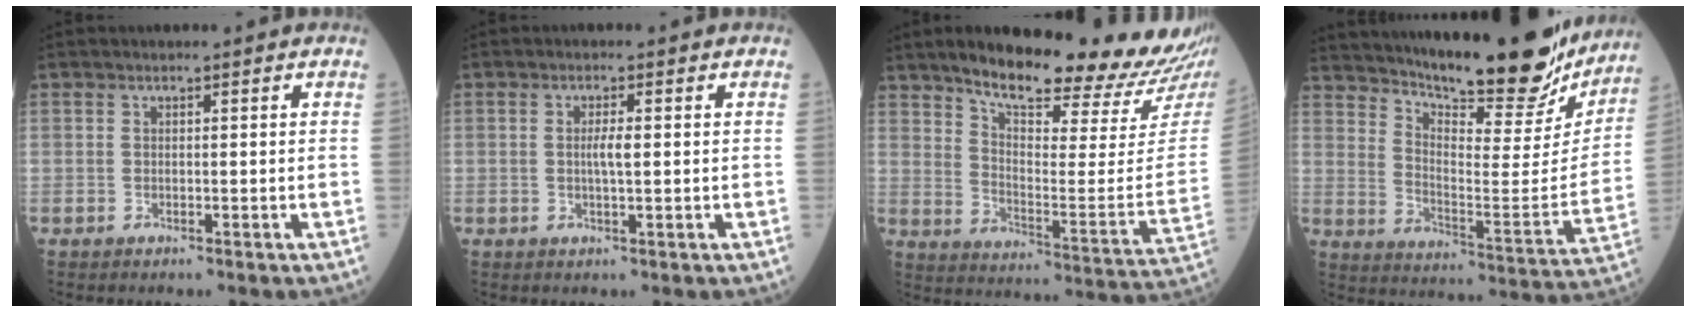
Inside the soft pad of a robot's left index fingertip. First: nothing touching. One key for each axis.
{"total": 2.2, "fx": -0.4, "fy": 0.4, "fz": 2.1, "tx": -0.040, "ty": -0.003, "tz": -0.009}
{"total": 22.9, "fx": 19.5, "fy": 2.8, "fz": 11.8, "tx": -0.173, "ty": -0.059, "tz": 0.257}
{"total": 25.3, "fx": 22.0, "fy": 5.2, "fz": 11.4, "tx": -0.182, "ty": -0.054, "tz": 0.296}